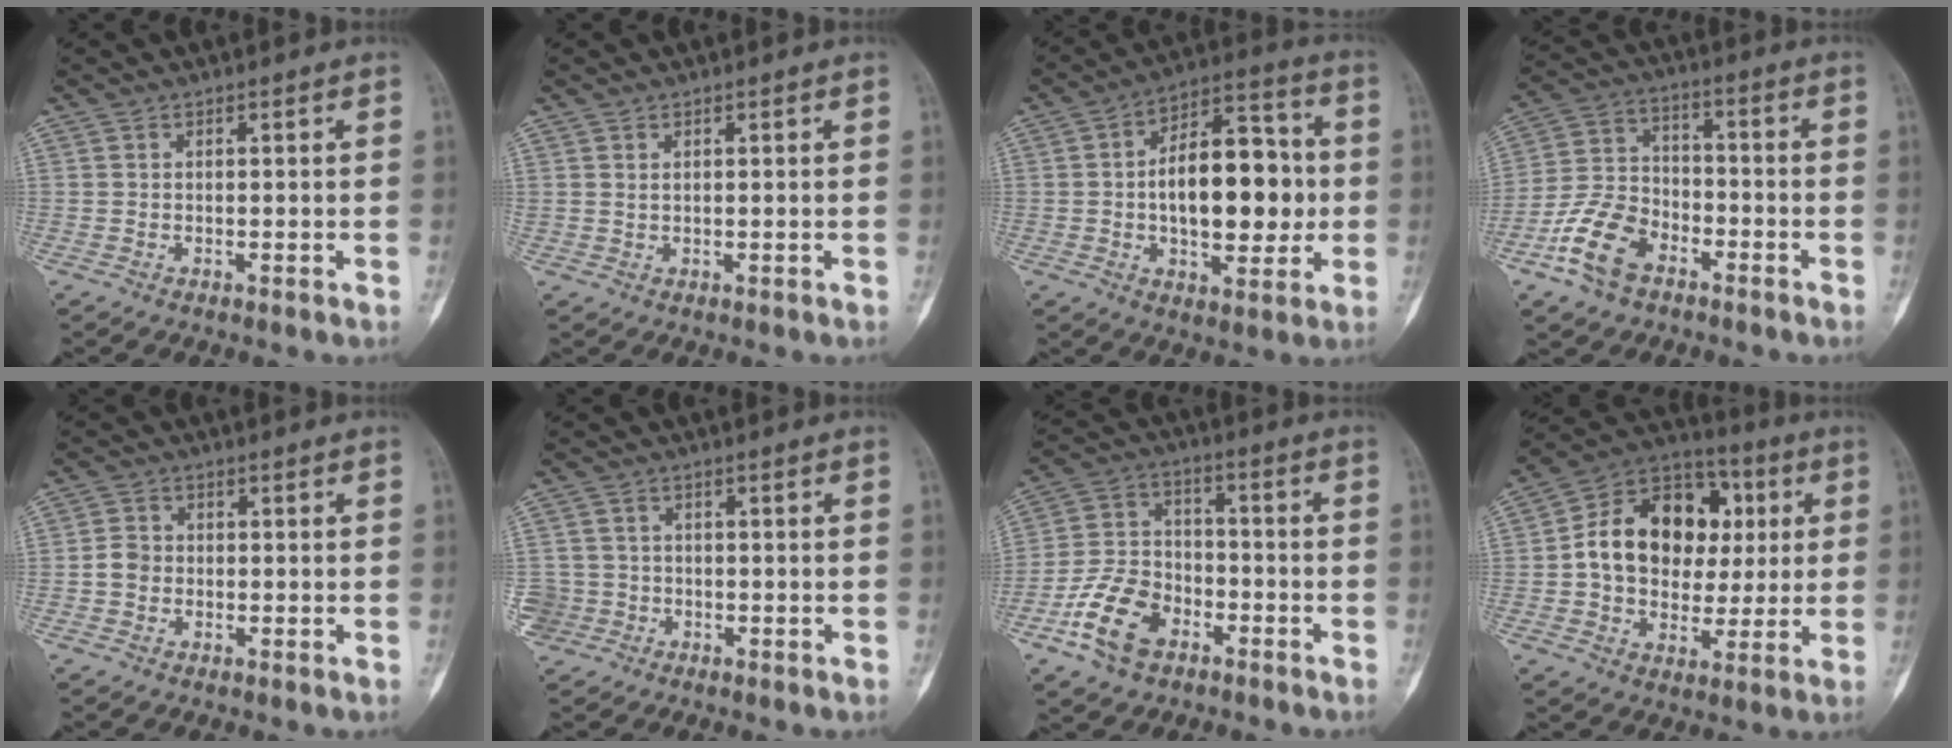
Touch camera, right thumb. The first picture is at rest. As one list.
[{"total": 2.1, "force": [1.1, 1.0, 1.5], "torque": [-0.026, -0.008, 0.029]}, {"total": 18.6, "force": [-0.4, 9.9, 15.8], "torque": [-0.210, 0.026, -0.006]}, {"total": 12.0, "force": [-6.4, 7.4, 6.9], "torque": [-0.131, 0.039, -0.128]}, {"total": 2.9, "force": [-0.6, 2.5, 1.3], "torque": [-0.016, 0.009, -0.016]}, {"total": 4.8, "force": [-1.4, 4.6, 0.1], "torque": [0.008, 0.019, -0.025]}, {"total": 12.5, "force": [-6.3, 8.2, 7.2], "torque": [-0.124, 0.039, -0.119]}, {"total": 19.4, "force": [2.3, 14.6, 12.6], "torque": [-0.163, 0.025, 0.035]}]